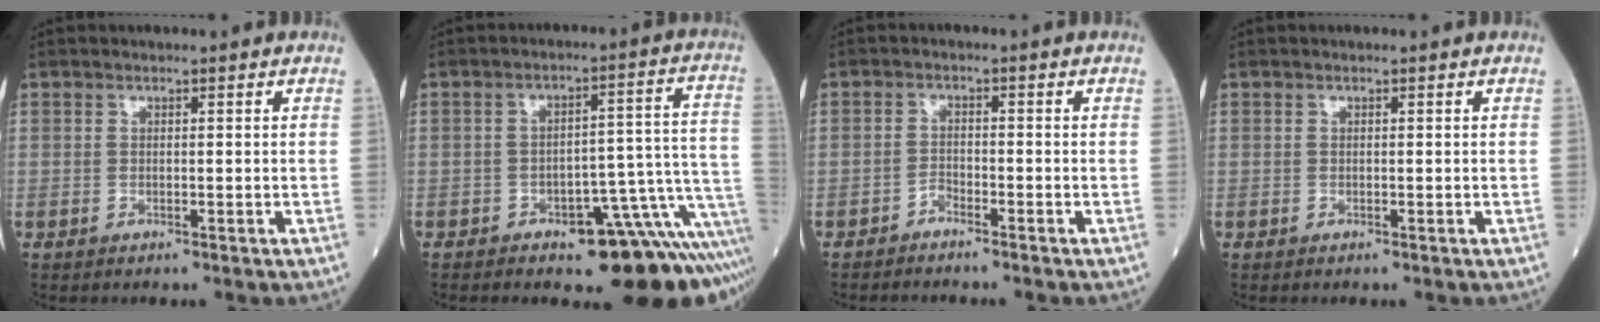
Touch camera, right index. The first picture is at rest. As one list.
[{"total": 12.6, "force": [-7.9, 2.6, 9.4], "torque": [-0.054, 0.045, -0.109]}, {"total": 1.4, "force": [-1.4, 0.3, 0.3], "torque": [0.001, 0.002, -0.026]}, {"total": 0.0}]